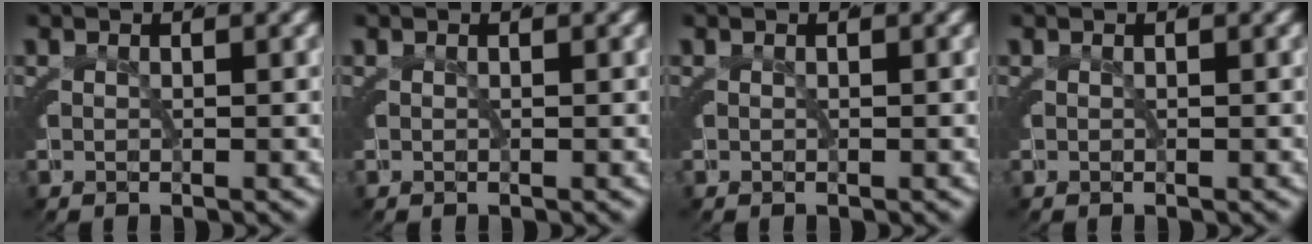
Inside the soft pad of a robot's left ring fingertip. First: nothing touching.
{"total": 0.0}
{"total": 0.0}
{"total": 0.0}